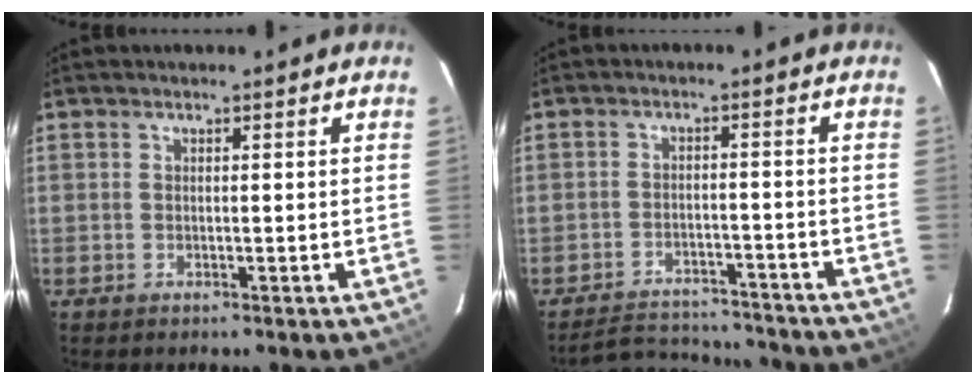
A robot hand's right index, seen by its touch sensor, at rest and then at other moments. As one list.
[{"total": 12.3, "force": [-11.4, 3.8, 2.6], "torque": [-0.063, 0.024, -0.150]}]